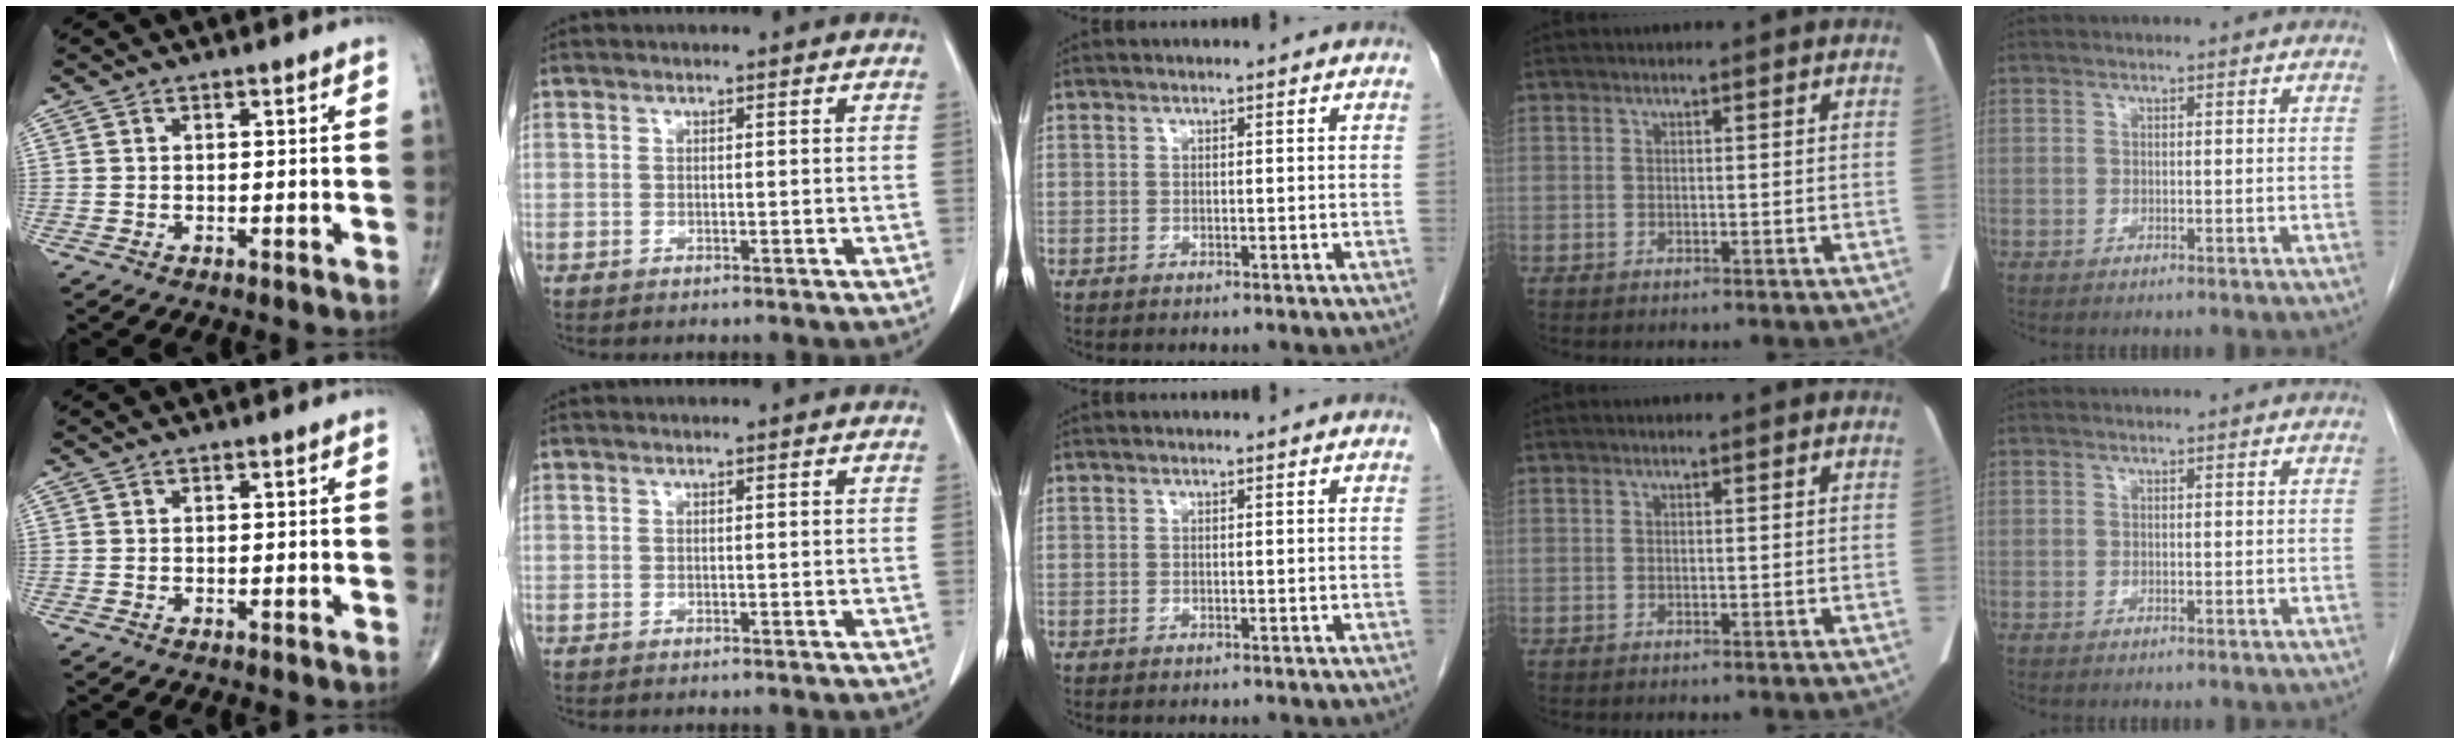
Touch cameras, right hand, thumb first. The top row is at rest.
{}